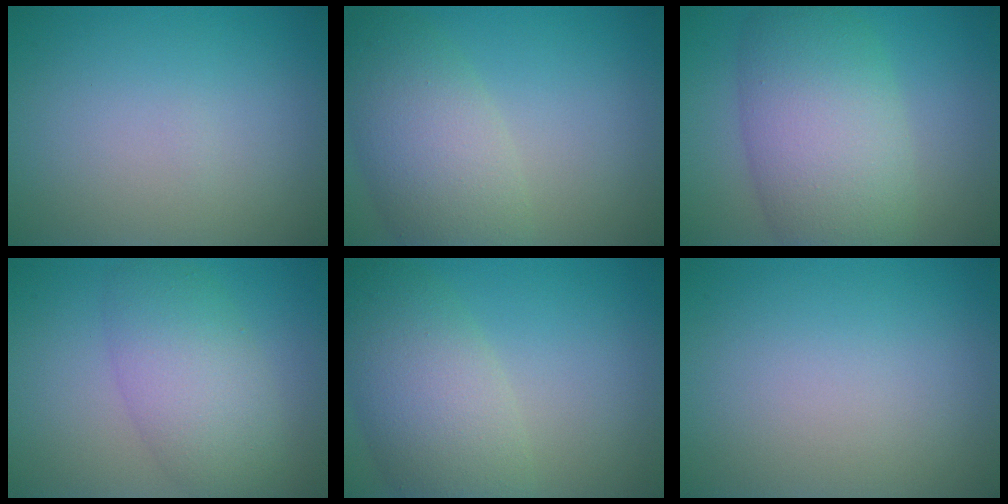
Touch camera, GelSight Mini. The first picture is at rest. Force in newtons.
{"total": 6.3, "press": 6.2, "slide": 0.5}
{"total": 8.9, "press": 8.9, "slide": 0.4}
{"total": 5.6, "press": 5.6, "slide": 0.1}
{"total": 7.0, "press": 7.0, "slide": 0.5}
{"total": 0.0}